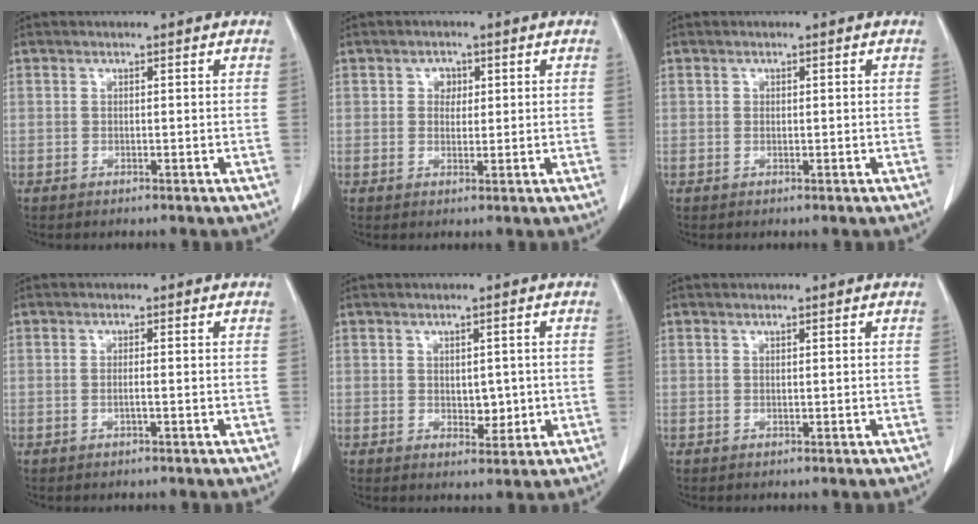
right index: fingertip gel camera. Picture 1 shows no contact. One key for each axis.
{"total": 2.7, "fx": 0.8, "fy": 2.1, "fz": 1.4, "tx": -0.024, "ty": 0.007, "tz": 0.015}
{"total": 0.6, "fx": 0.0, "fy": 0.5, "fz": 0.3, "tx": -0.009, "ty": 0.005, "tz": 0.002}
{"total": 1.4, "fx": -0.3, "fy": 0.3, "fz": 1.3, "tx": -0.029, "ty": 0.001, "tz": -0.004}
{"total": 4.0, "fx": -0.2, "fy": 2.5, "fz": 3.1, "tx": -0.042, "ty": 0.003, "tz": 0.010}
{"total": 0.0}